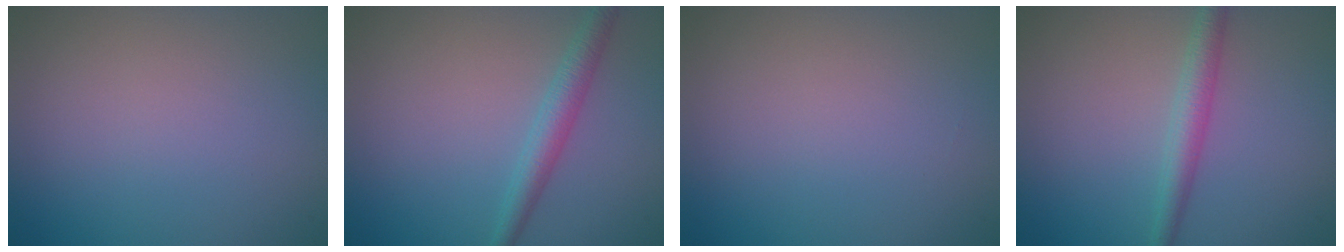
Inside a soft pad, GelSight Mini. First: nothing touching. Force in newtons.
{"total": 2.5, "press": 2.5, "slide": 0.0}
{"total": 0.0}
{"total": 2.6, "press": 2.6, "slide": 0.1}